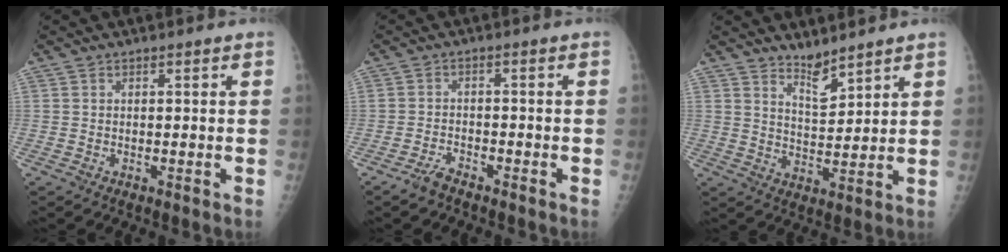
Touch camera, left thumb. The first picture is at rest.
{"total": 2.7, "force": [-2.4, 0.7, 1.0], "torque": [-0.025, 0.009, -0.045]}
{"total": 5.2, "force": [4.5, 1.3, 2.2], "torque": [-0.027, -0.045, 0.086]}